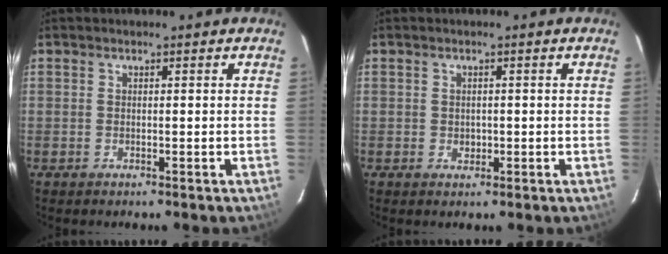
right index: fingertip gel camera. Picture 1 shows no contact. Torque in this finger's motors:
{"motor_torque": [0.08, 0.03, 0.09, 0.01]}